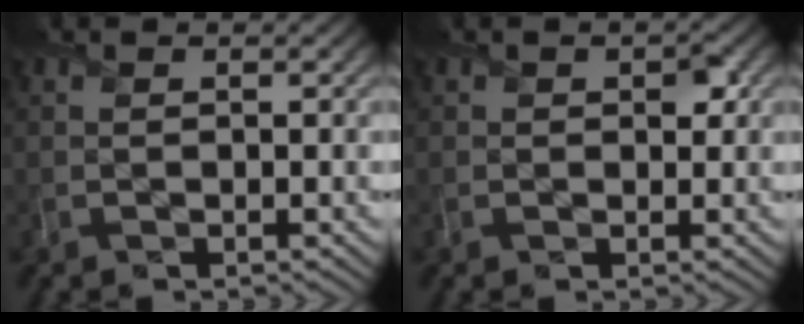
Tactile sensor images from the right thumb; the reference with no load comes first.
{"total": 1.4, "force": [0.6, 1.0, 0.8], "torque": [-0.010, -0.004, 0.011]}